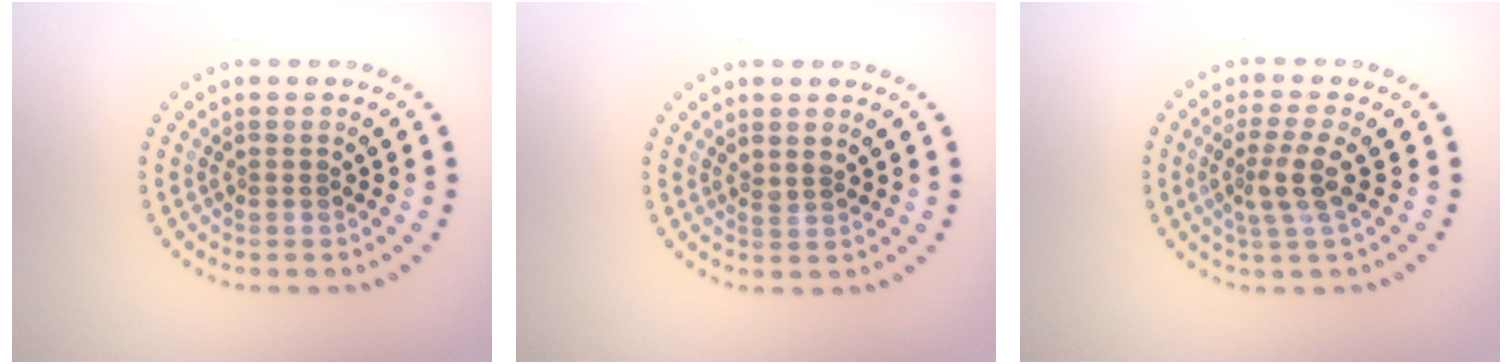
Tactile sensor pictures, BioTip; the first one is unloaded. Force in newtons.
{"total": 0.7, "press": 0.4, "slide": 0.6}
{"total": 2.7, "press": 2.1, "slide": 1.6}